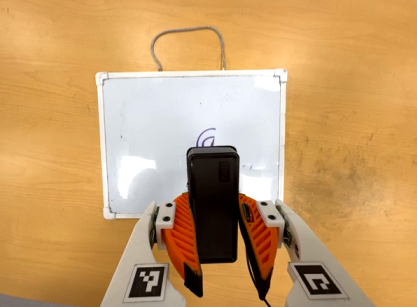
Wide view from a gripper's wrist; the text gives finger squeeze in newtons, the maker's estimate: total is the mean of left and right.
{"total": 8.1, "left": 7.1, "right": 9.1}